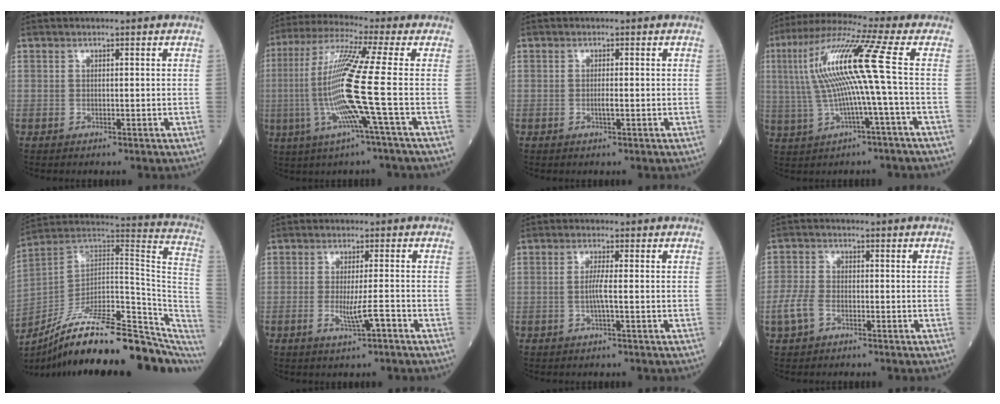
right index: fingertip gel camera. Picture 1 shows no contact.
{"total": 13.8, "force": [-2.5, -2.2, 13.4], "torque": [-0.279, -0.008, -0.060]}
{"total": 1.1, "force": [-0.3, -0.2, 1.1], "torque": [-0.022, -0.002, -0.005]}
{"total": 13.1, "force": [1.0, -1.2, 13.0], "torque": [-0.264, 0.025, 0.016]}
{"total": 26.4, "force": [-19.1, 7.6, 16.6], "torque": [-0.193, 0.035, -0.287]}
{"total": 3.7, "force": [-1.6, -0.1, 3.4], "torque": [-0.062, -0.007, -0.028]}
{"total": 2.4, "force": [-0.4, -0.4, 2.4], "torque": [-0.047, -0.001, -0.009]}
{"total": 4.5, "force": [-2.1, 2.6, 3.0], "torque": [-0.081, 0.002, -0.044]}